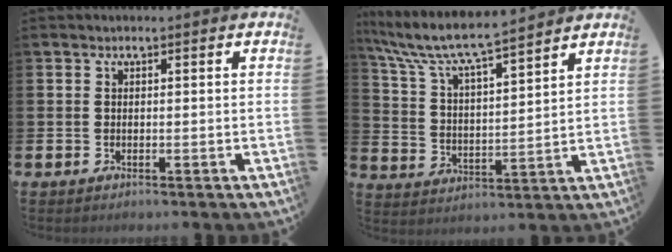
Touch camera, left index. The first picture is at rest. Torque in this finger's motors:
{"motor_torque": [0.06, -0.50, 1.05, 0.21]}